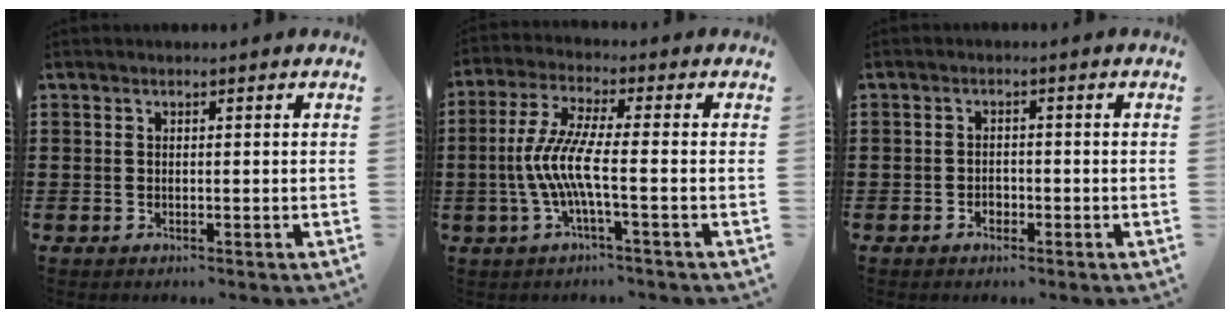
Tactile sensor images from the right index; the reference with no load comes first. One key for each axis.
{"total": 7.7, "fx": -1.9, "fy": 0.9, "fz": 7.5, "tx": -0.172, "ty": -0.017, "tz": -0.046}
{"total": 1.5, "fx": -0.8, "fy": 1.0, "fz": 0.7, "tx": -0.018, "ty": 0.000, "tz": -0.016}